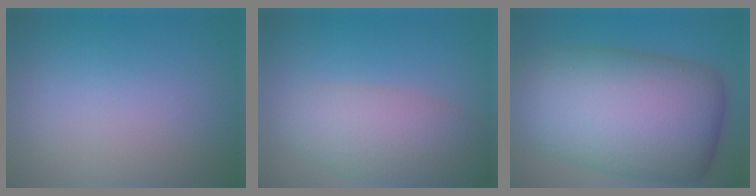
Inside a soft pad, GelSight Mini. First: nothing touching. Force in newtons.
{"total": 5.4, "press": 5.4, "slide": 0.3}
{"total": 15.7, "press": 15.7, "slide": 0.2}